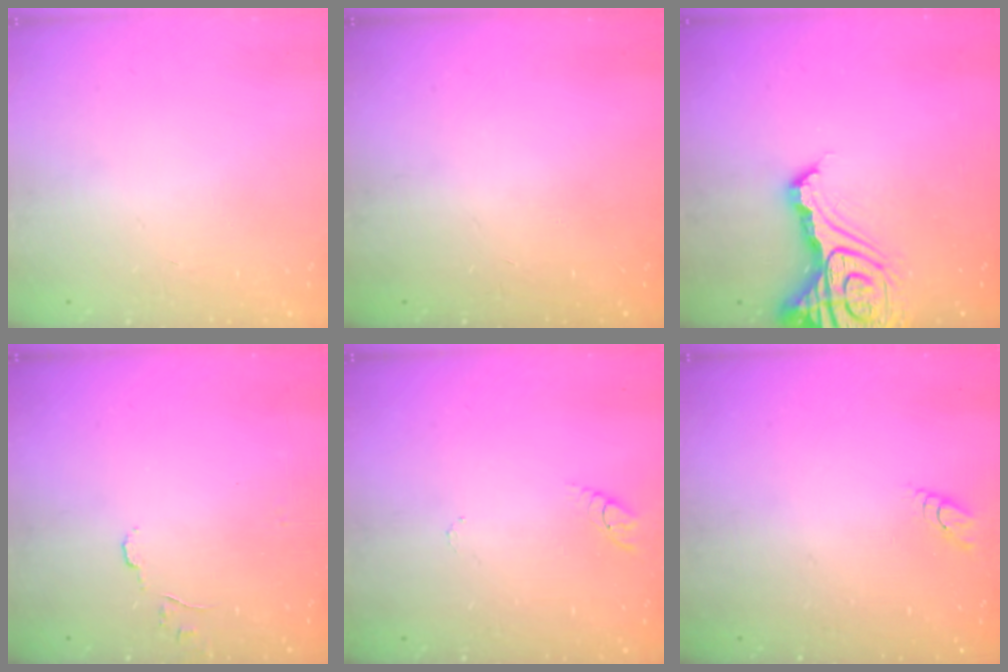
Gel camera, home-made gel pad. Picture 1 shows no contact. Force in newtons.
{"total": 0.0}
{"total": 16.3, "press": 16.2, "slide": 1.7}
{"total": 5.8, "press": 5.8, "slide": 0.4}
{"total": 2.9, "press": 2.9, "slide": 0.2}
{"total": 2.7, "press": 2.7, "slide": 0.3}